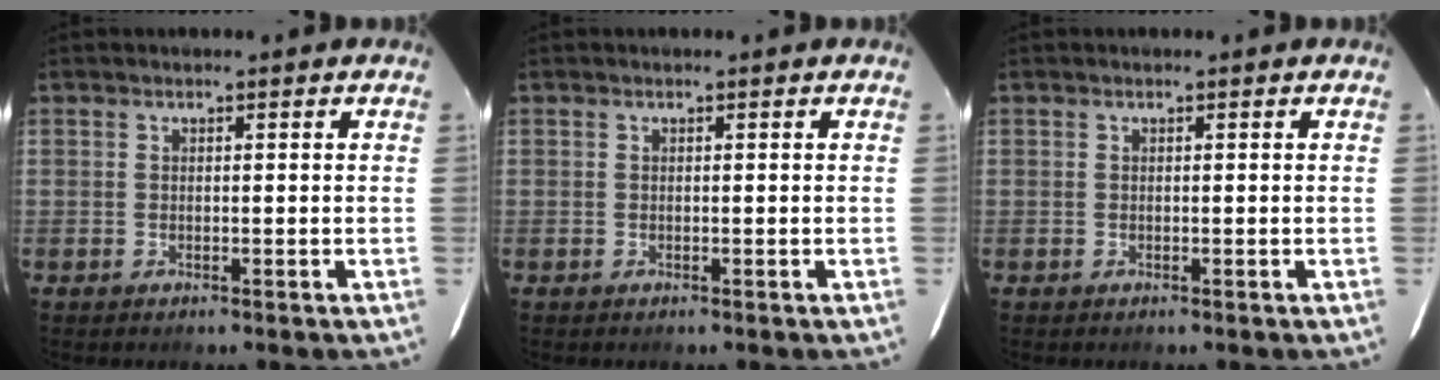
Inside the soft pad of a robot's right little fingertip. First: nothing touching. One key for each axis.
{"total": 0.0}
{"total": 0.0}